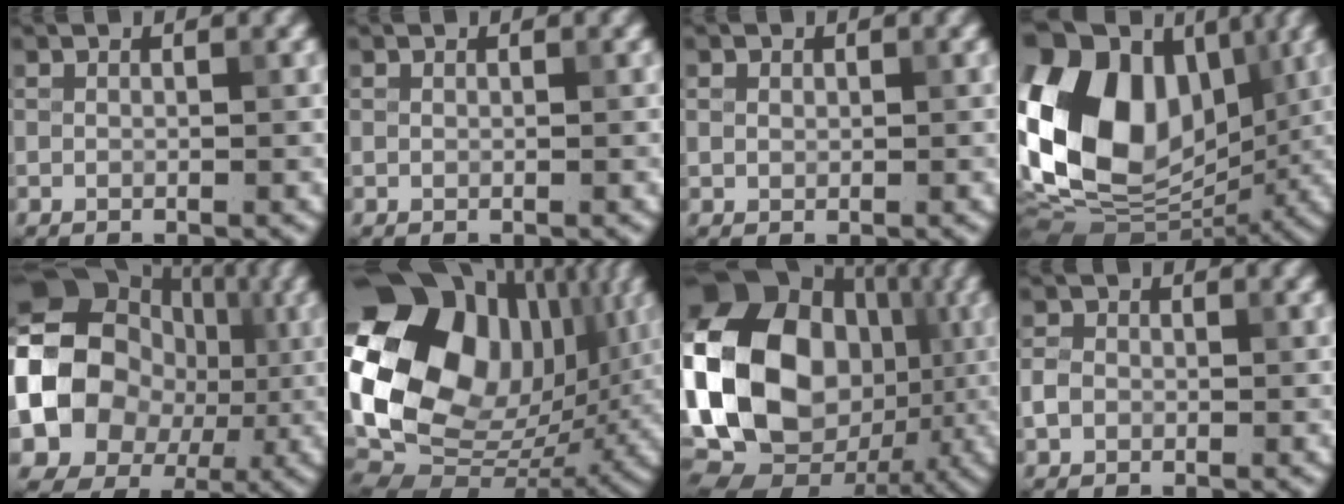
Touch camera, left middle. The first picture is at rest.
{"total": 0.0}
{"total": 0.7, "force": [0.3, 0.7, 0.2], "torque": [0.000, -0.002, 0.005]}
{"total": 16.9, "force": [1.7, 12.3, 11.4], "torque": [-0.230, 0.031, 0.011]}
{"total": 13.5, "force": [-1.2, 11.1, 7.5], "torque": [-0.148, -0.009, -0.034]}
{"total": 21.0, "force": [5.5, 14.9, 13.7], "torque": [-0.285, 0.001, 0.114]}
{"total": 18.9, "force": [-1.5, 14.6, 12.0], "torque": [-0.251, 0.016, -0.039]}
{"total": 1.7, "force": [-0.4, 1.5, 0.7], "torque": [-0.011, 0.001, -0.015]}